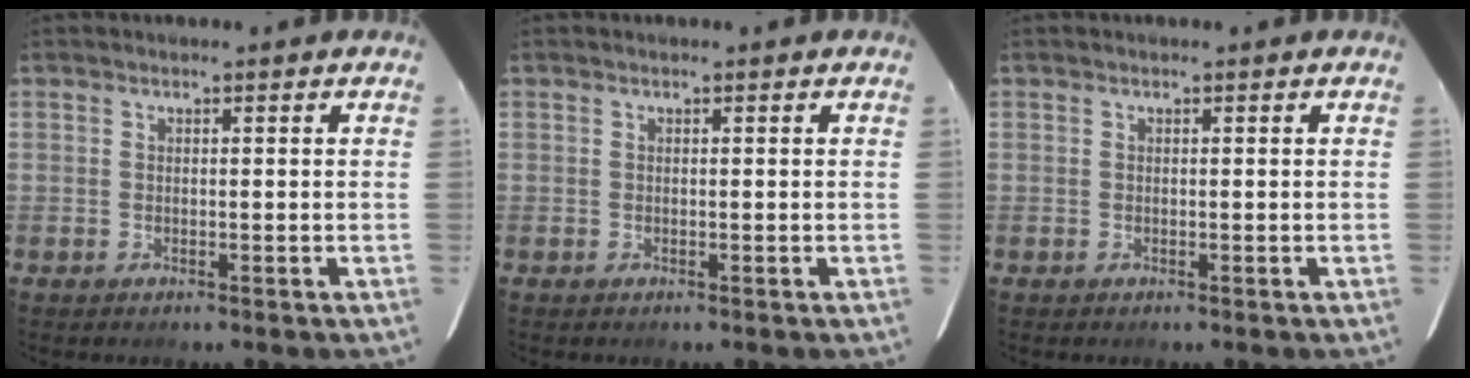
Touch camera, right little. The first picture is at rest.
{"total": 0.0}
{"total": 0.0}